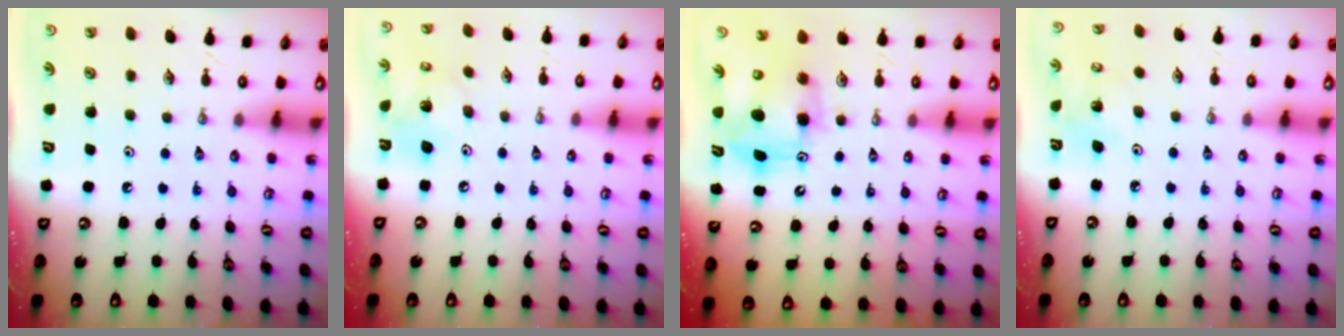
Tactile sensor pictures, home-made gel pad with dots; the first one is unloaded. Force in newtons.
{"total": 12.5, "press": 12.3, "slide": 2.2}
{"total": 9.0, "press": 8.8, "slide": 2.0}
{"total": 3.9, "press": 3.7, "slide": 1.3}